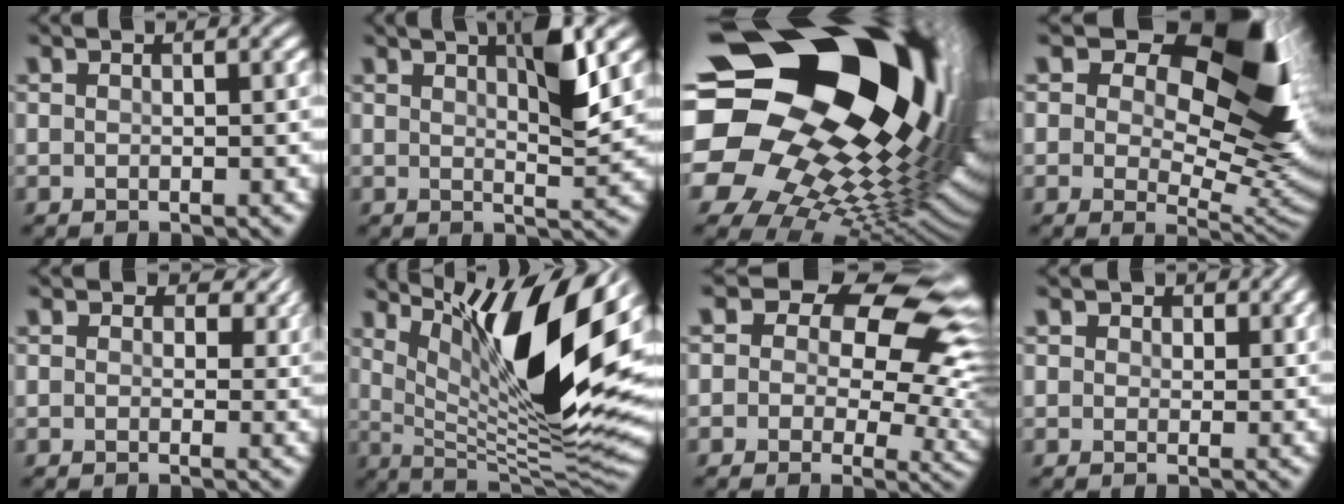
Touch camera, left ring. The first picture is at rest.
{"total": 4.4, "force": [2.3, 0.4, 3.7], "torque": [-0.056, 0.001, 0.034]}
{"total": 21.6, "force": [5.6, 15.0, 14.5], "torque": [-0.250, -0.015, 0.095]}
{"total": 12.7, "force": [5.5, 6.9, 9.2], "torque": [-0.116, -0.008, 0.087]}
{"total": 1.7, "force": [1.3, 1.1, 0.5], "torque": [-0.005, -0.001, 0.006]}
{"total": 13.4, "force": [6.0, 3.2, 11.5], "torque": [-0.187, -0.006, 0.109]}
{"total": 13.4, "force": [6.1, 8.4, 8.5], "torque": [-0.101, 0.037, 0.080]}
{"total": 1.2, "force": [1.0, 0.4, -0.5], "torque": [0.010, -0.003, 0.007]}